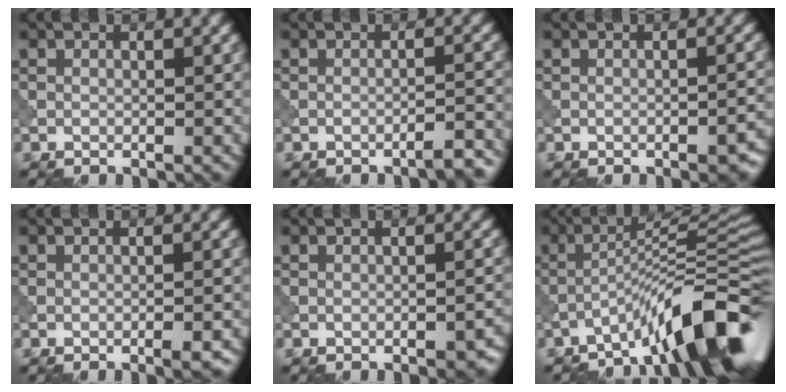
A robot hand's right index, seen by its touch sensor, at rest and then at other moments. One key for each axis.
{"total": 2.7, "fx": -2.2, "fy": 0.4, "fz": 1.5, "tx": -0.012, "ty": 0.010, "tz": -0.038}
{"total": 2.4, "fx": -1.6, "fy": 0.6, "fz": 1.7, "tx": -0.021, "ty": 0.003, "tz": -0.021}
{"total": 2.0, "fx": -1.1, "fy": 0.4, "fz": 1.6, "tx": -0.019, "ty": 0.004, "tz": -0.018}
{"total": 2.4, "fx": -1.6, "fy": 0.7, "fz": 1.6, "tx": -0.020, "ty": 0.002, "tz": -0.020}
{"total": 9.6, "fx": -5.8, "fy": 1.3, "fz": 7.5, "tx": -0.101, "ty": 0.020, "tz": -0.100}